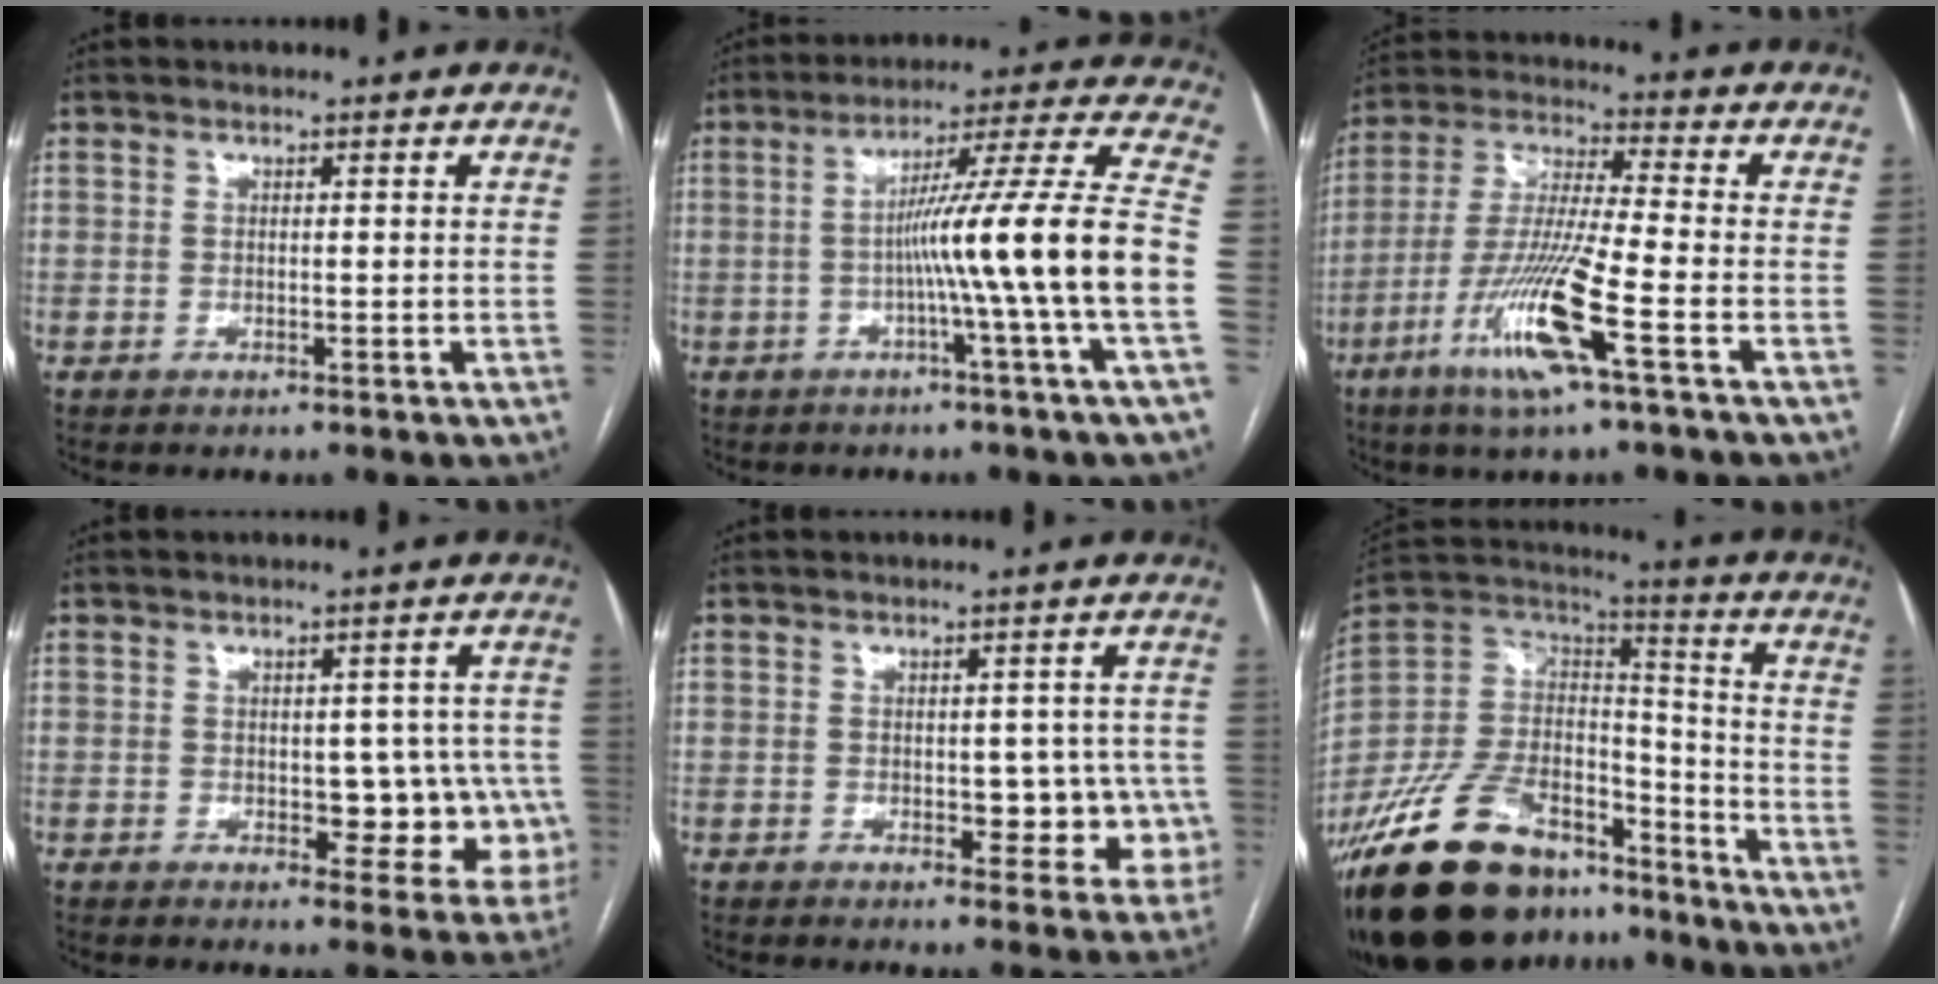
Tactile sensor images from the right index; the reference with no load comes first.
{"total": 15.8, "force": [-3.3, -3.0, 15.2], "torque": [-0.226, 0.004, -0.061]}
{"total": 13.6, "force": [-6.0, -0.1, 12.2], "torque": [-0.253, -0.019, -0.117]}
{"total": 8.8, "force": [-1.3, 4.9, 7.2], "torque": [-0.059, 0.019, -0.009]}
{"total": 7.0, "force": [-1.0, 4.0, 5.7], "torque": [-0.045, 0.019, -0.007]}
{"total": 28.4, "force": [-20.1, 13.5, 14.8], "torque": [-0.332, -0.005, -0.344]}